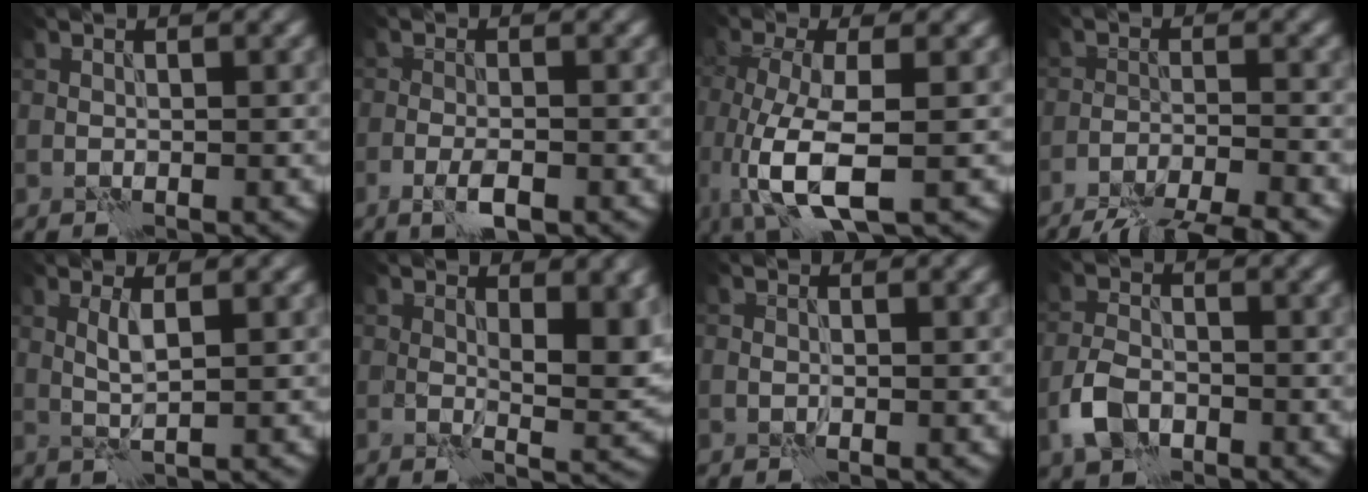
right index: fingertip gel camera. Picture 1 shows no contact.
{"total": 2.6, "force": [-1.4, 0.8, 2.1], "torque": [-0.044, -0.001, -0.028]}
{"total": 7.6, "force": [-1.9, 2.5, 6.9], "torque": [-0.153, -0.017, -0.036]}
{"total": 8.5, "force": [-7.5, 1.5, 3.6], "torque": [-0.055, -0.013, -0.115]}
{"total": 1.9, "force": [0.6, 0.2, 1.8], "torque": [-0.042, 0.001, 0.011]}
{"total": 5.7, "force": [1.2, 2.4, 5.0], "torque": [-0.072, -0.006, 0.023]}
{"total": 0.7, "force": [0.0, 0.5, 0.5], "torque": [-0.007, -0.002, 0.000]}
{"total": 3.6, "force": [-1.8, 2.2, 2.2], "torque": [-0.044, 0.002, -0.043]}